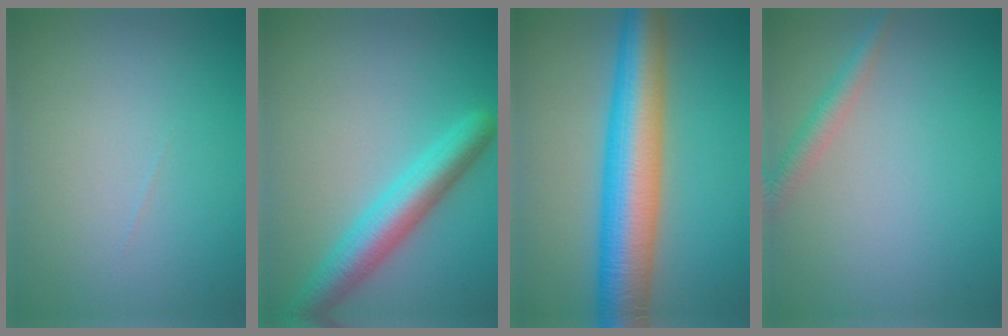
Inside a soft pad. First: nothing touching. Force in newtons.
{"total": 5.1, "press": 5.1, "slide": 0.2}
{"total": 10.0, "press": 10.0, "slide": 0.2}
{"total": 2.2, "press": 2.2, "slide": 0.0}